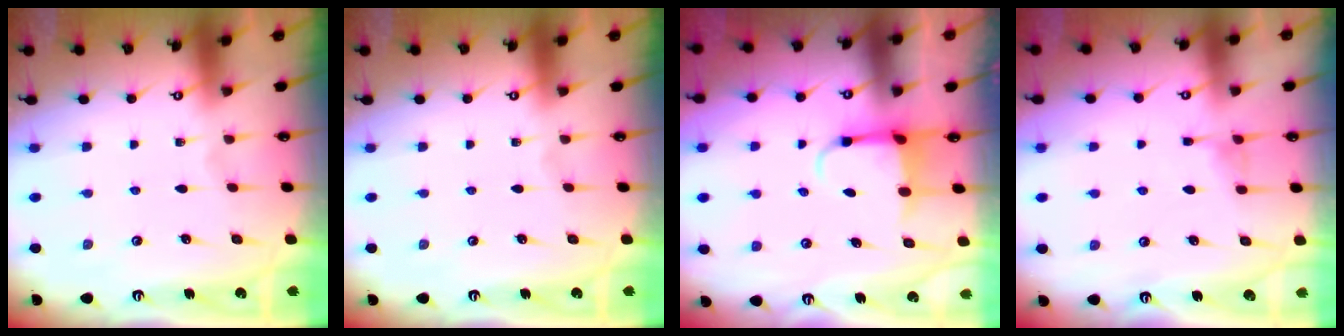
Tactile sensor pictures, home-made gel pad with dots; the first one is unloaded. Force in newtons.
{"total": 0.0}
{"total": 3.7, "press": 3.6, "slide": 0.9}
{"total": 5.6, "press": 5.6, "slide": 0.3}